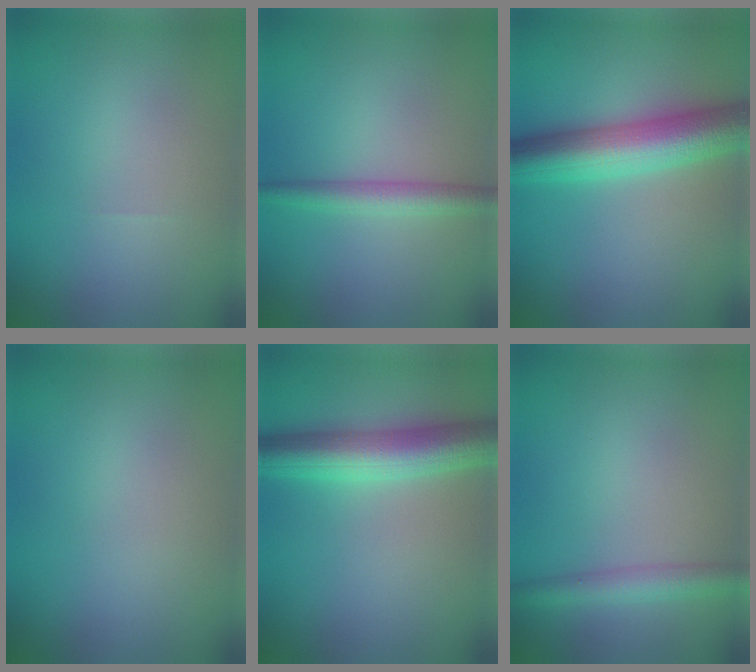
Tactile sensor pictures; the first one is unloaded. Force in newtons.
{"total": 2.5, "press": 2.5, "slide": 0.1}
{"total": 7.7, "press": 7.7, "slide": 0.0}
{"total": 0.0}
{"total": 6.5, "press": 6.5, "slide": 0.0}
{"total": 2.9, "press": 2.9, "slide": 0.1}